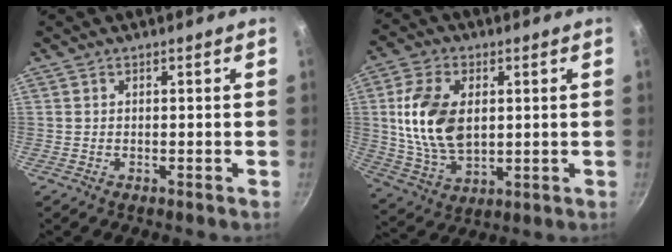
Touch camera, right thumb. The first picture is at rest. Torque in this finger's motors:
{"motor_torque": [0.12, 0.35, 1.86, 0.05, 0.21]}